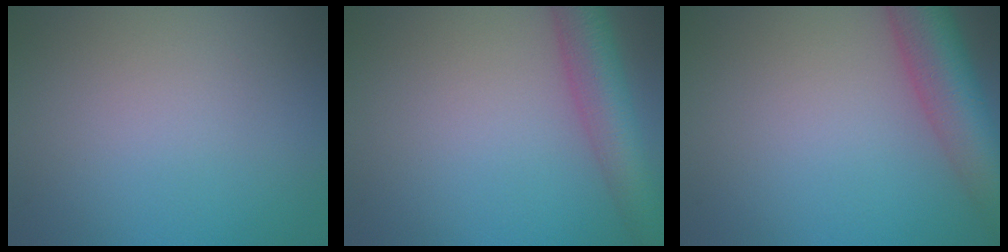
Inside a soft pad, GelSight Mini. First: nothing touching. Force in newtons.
{"total": 5.6, "press": 5.6, "slide": 0.1}
{"total": 7.6, "press": 7.6, "slide": 0.4}